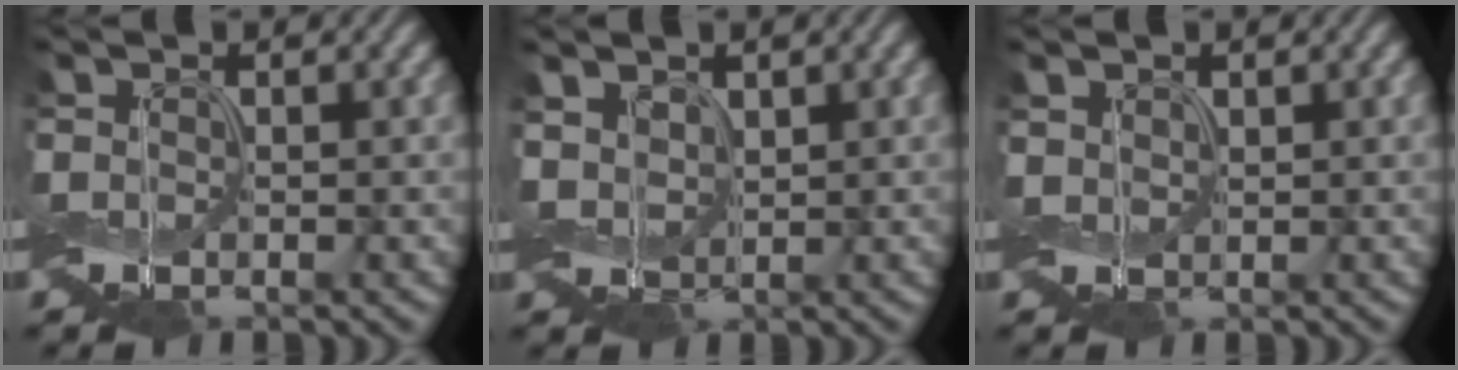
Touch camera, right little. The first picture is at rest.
{"total": 2.3, "force": [0.6, 1.7, 1.4], "torque": [-0.035, 0.000, 0.006]}
{"total": 0.9, "force": [0.4, 0.7, 0.4], "torque": [-0.012, 0.001, 0.006]}